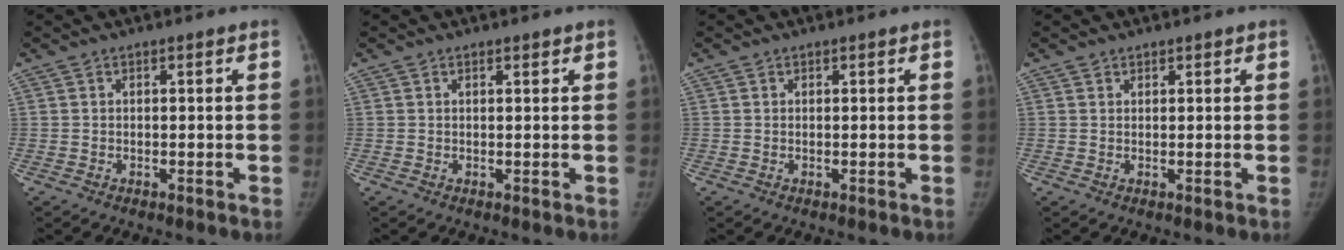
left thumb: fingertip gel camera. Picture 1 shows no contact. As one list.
[{"total": 0.7, "force": [0.5, 0.2, 0.3], "torque": [-0.006, -0.004, 0.008]}, {"total": 0.0}, {"total": 0.8, "force": [0.7, 0.5, 0.0], "torque": [0.010, -0.004, 0.007]}]